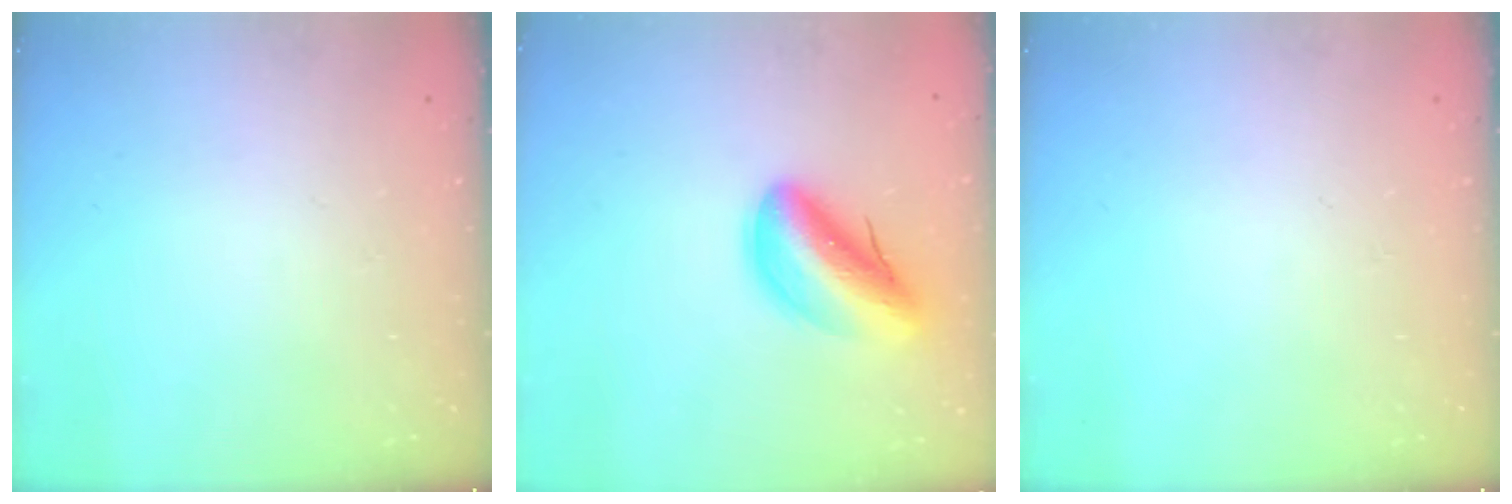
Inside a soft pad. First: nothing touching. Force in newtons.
{"total": 12.3, "press": 11.7, "slide": 3.7}
{"total": 0.0}